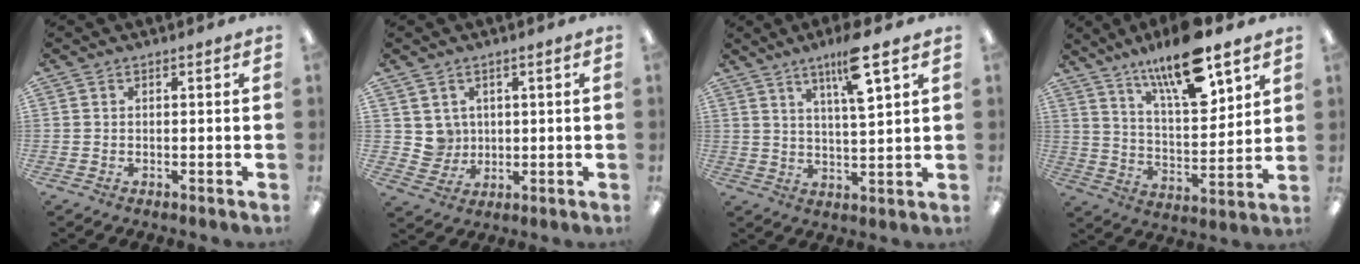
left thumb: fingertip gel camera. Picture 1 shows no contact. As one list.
[{"total": 4.8, "force": [2.4, 4.1, -0.3], "torque": [0.000, -0.009, 0.045]}, {"total": 9.8, "force": [5.8, 1.7, 7.7], "torque": [-0.133, -0.019, 0.092]}, {"total": 17.1, "force": [12.2, 4.8, 11.0], "torque": [-0.184, -0.066, 0.201]}]